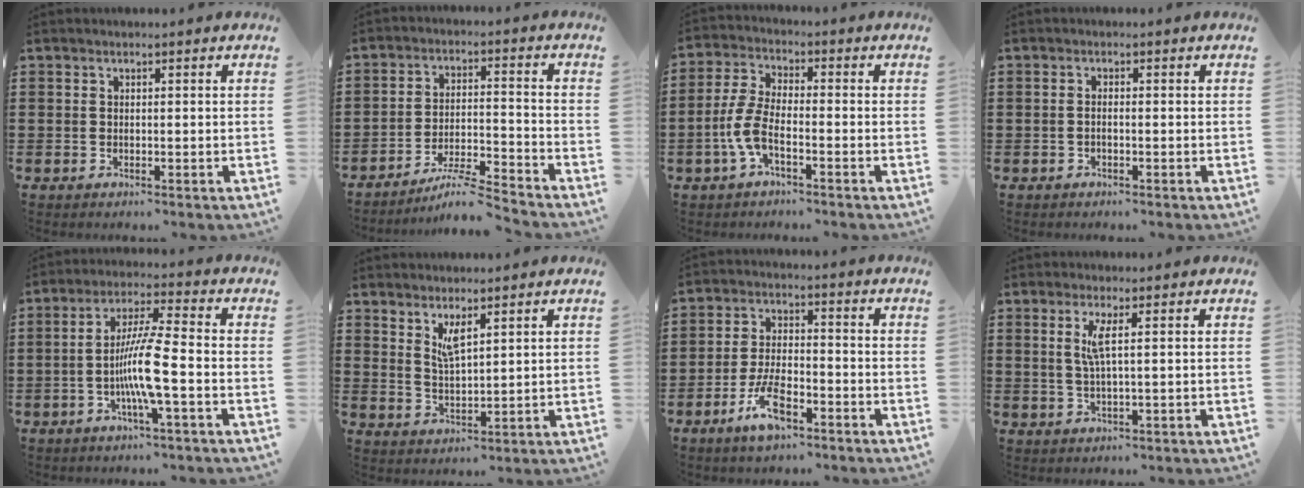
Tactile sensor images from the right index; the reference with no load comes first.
{"total": 6.4, "force": [-5.9, -0.2, 2.6], "torque": [-0.050, -0.007, -0.114]}
{"total": 5.9, "force": [-2.5, 1.9, 5.0], "torque": [-0.128, -0.014, -0.051]}
{"total": 0.9, "force": [-0.7, 0.0, 0.6], "torque": [-0.013, -0.006, -0.012]}
{"total": 8.6, "force": [-2.5, 0.4, 8.3], "torque": [-0.168, -0.014, -0.053]}
{"total": 3.6, "force": [2.6, 0.8, 2.5], "torque": [-0.053, 0.001, 0.046]}
{"total": 6.9, "force": [-3.9, 2.6, 5.1], "torque": [-0.115, 0.000, -0.076]}
{"total": 3.2, "force": [0.8, -0.3, 3.1], "torque": [-0.063, -0.007, 0.013]}